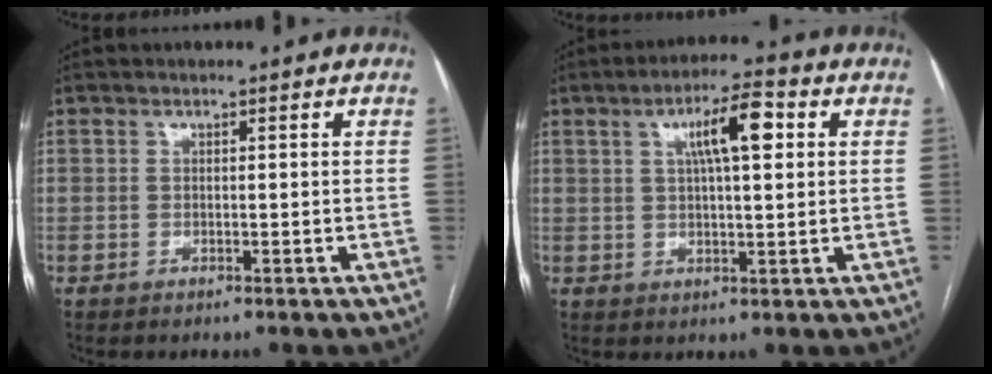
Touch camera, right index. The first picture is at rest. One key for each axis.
{"total": 8.0, "fx": 2.6, "fy": 1.5, "fz": 7.4, "tx": -0.127, "ty": 0.018, "tz": 0.041}